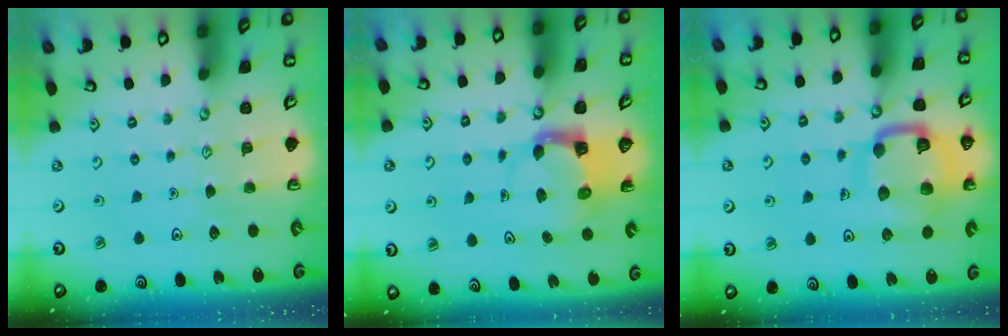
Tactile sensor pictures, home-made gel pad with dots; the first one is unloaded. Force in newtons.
{"total": 3.8, "press": 3.8, "slide": 0.3}
{"total": 14.4, "press": 14.4, "slide": 1.5}